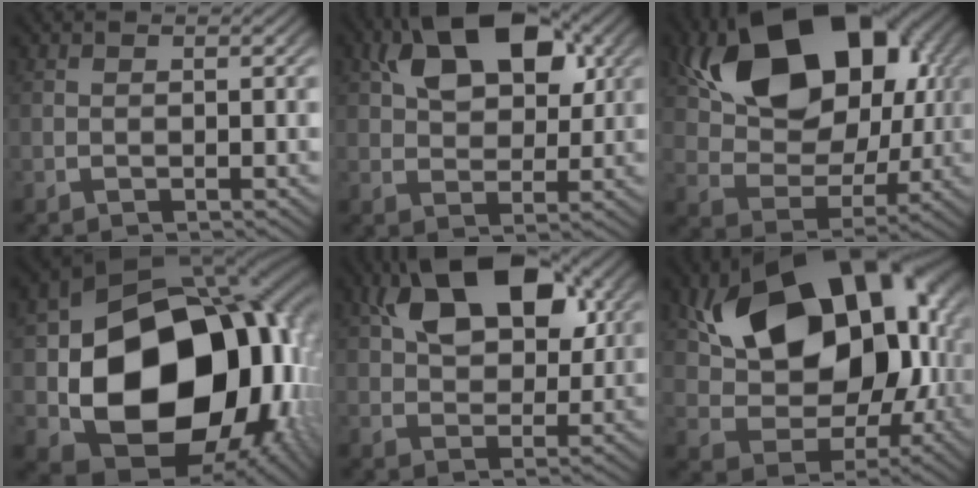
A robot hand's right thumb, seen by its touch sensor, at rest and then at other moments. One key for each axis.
{"total": 8.1, "fx": 3.3, "fy": 4.6, "fz": 5.8, "tx": -0.090, "ty": 0.005, "tz": 0.060}
{"total": 16.7, "fx": 4.3, "fy": 10.4, "fz": 12.3, "tx": -0.239, "ty": -0.010, "tz": 0.076}
{"total": 28.4, "fx": -2.1, "fy": 19.1, "fz": 20.9, "tx": -0.384, "ty": -0.092, "tz": 0.006}
{"total": 9.1, "fx": 3.5, "fy": 5.1, "fz": 6.7, "tx": -0.107, "ty": 0.005, "tz": 0.063}
{"total": 20.9, "fx": 3.4, "fy": 13.5, "fz": 15.6, "tx": -0.264, "ty": -0.021, "tz": 0.062}